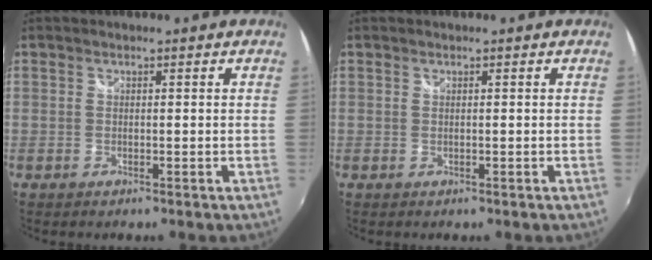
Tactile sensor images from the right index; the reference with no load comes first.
{"total": 0.0}